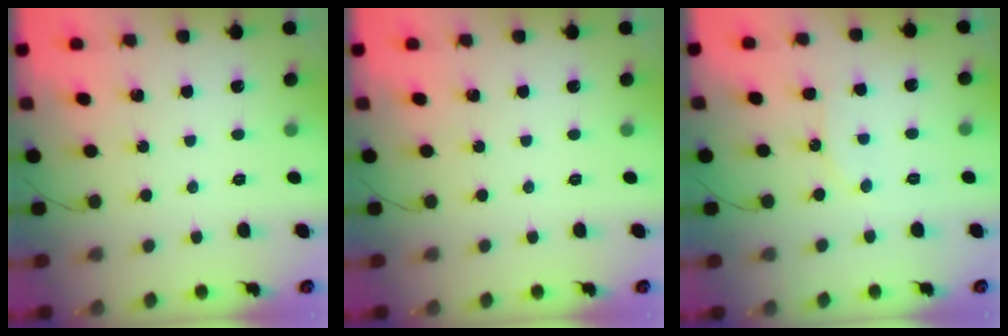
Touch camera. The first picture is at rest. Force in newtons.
{"total": 0.0}
{"total": 6.8, "press": 6.8, "slide": 0.5}